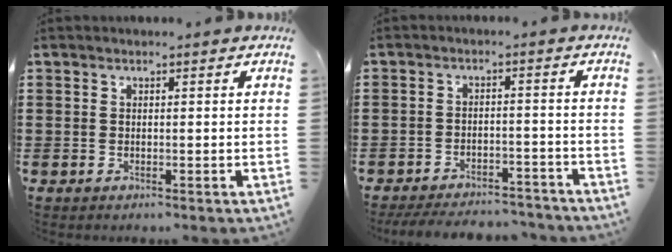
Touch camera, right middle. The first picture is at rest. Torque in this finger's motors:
{"motor_torque": [0.62, -0.50, 0.05, 0.06]}